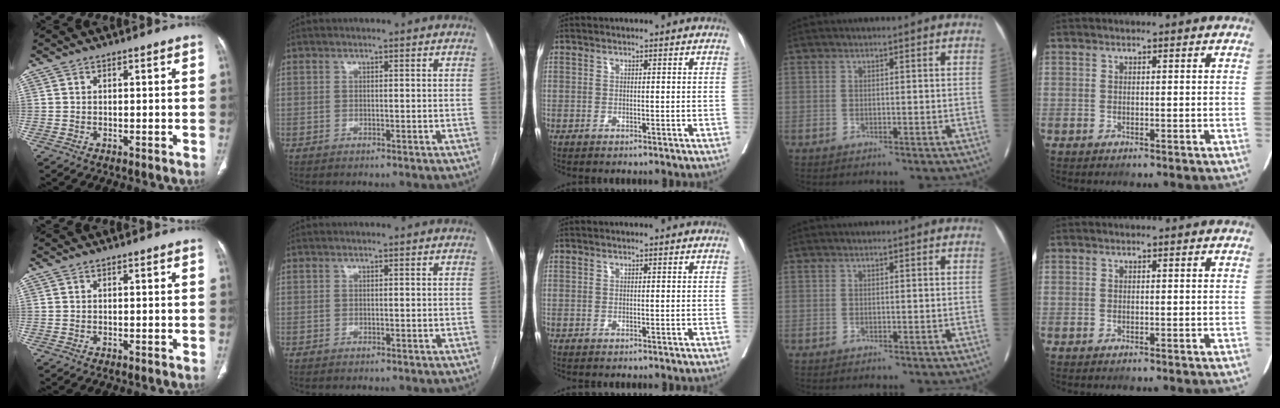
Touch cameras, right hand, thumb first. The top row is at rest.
{}